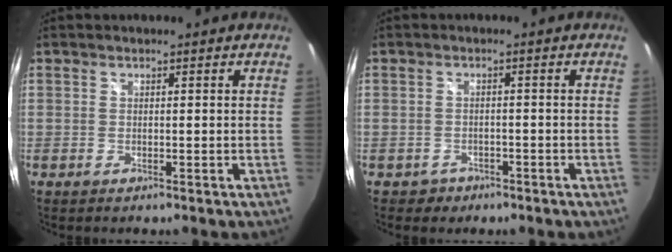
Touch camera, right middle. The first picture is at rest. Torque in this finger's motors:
{"motor_torque": [-0.12, -0.16, -0.02, -0.01]}